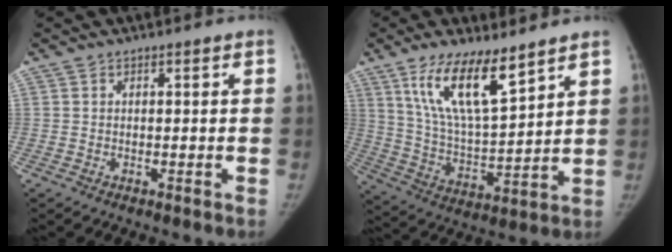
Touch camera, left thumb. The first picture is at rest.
{"total": 14.5, "force": [9.1, 4.3, 10.4], "torque": [-0.172, -0.051, 0.182]}